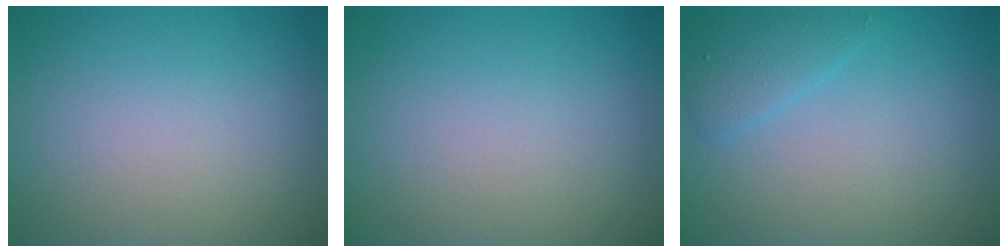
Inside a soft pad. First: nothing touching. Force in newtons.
{"total": 0.0}
{"total": 2.0, "press": 2.0, "slide": 0.1}